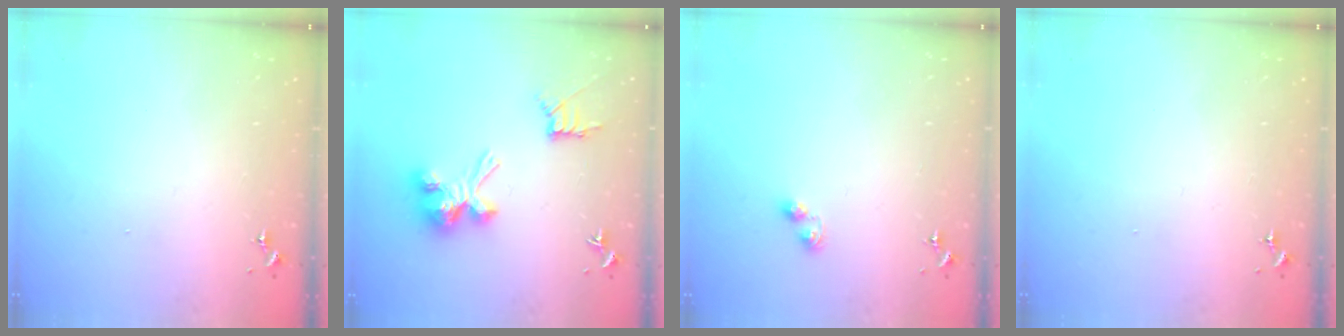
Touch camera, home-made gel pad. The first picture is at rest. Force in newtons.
{"total": 14.2, "press": 14.2, "slide": 0.3}
{"total": 3.7, "press": 3.7, "slide": 0.6}
{"total": 0.0}